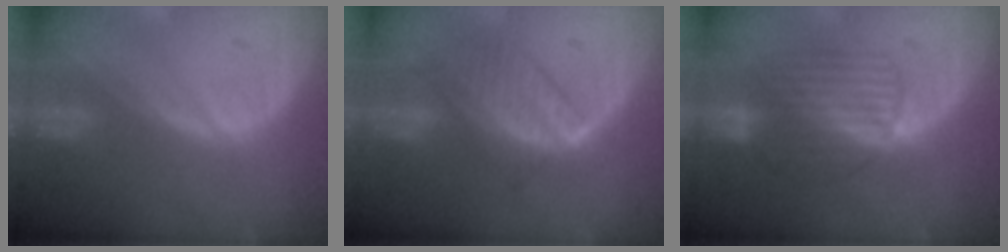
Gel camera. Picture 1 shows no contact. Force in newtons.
{"total": 8.0, "press": 7.1, "slide": 3.7}
{"total": 7.5, "press": 7.2, "slide": 2.1}